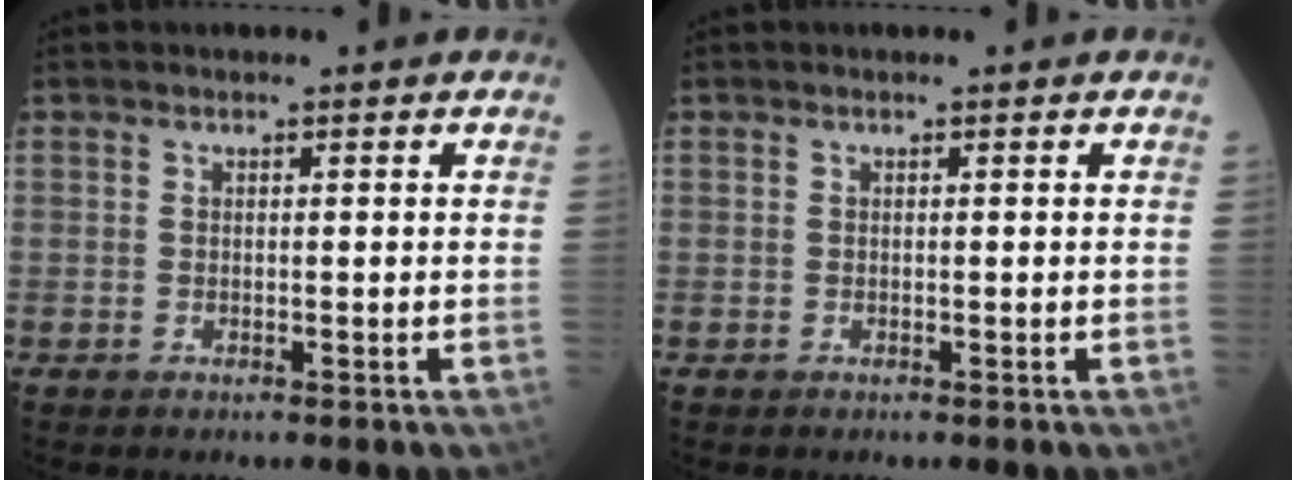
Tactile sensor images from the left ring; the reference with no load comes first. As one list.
[{"total": 0.0}]